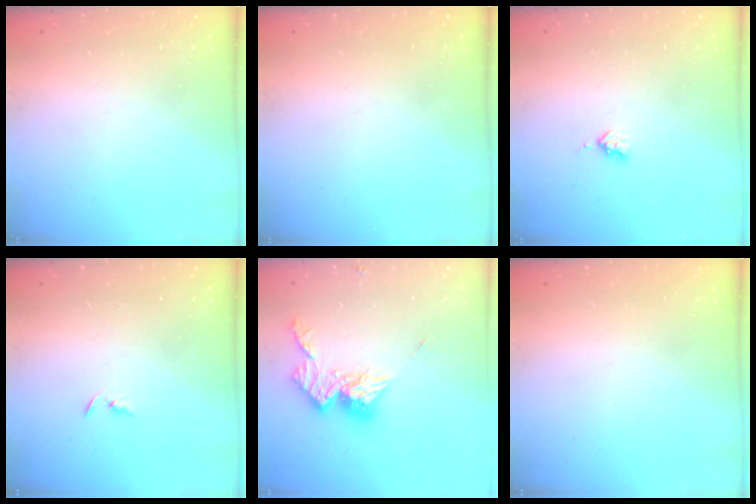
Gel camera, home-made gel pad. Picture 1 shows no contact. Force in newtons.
{"total": 0.0}
{"total": 2.7, "press": 2.6, "slide": 0.5}
{"total": 2.4, "press": 2.3, "slide": 0.2}
{"total": 12.8, "press": 12.7, "slide": 1.1}
{"total": 0.0}